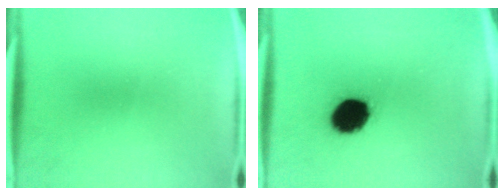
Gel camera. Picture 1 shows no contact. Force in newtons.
{"total": 14.0}